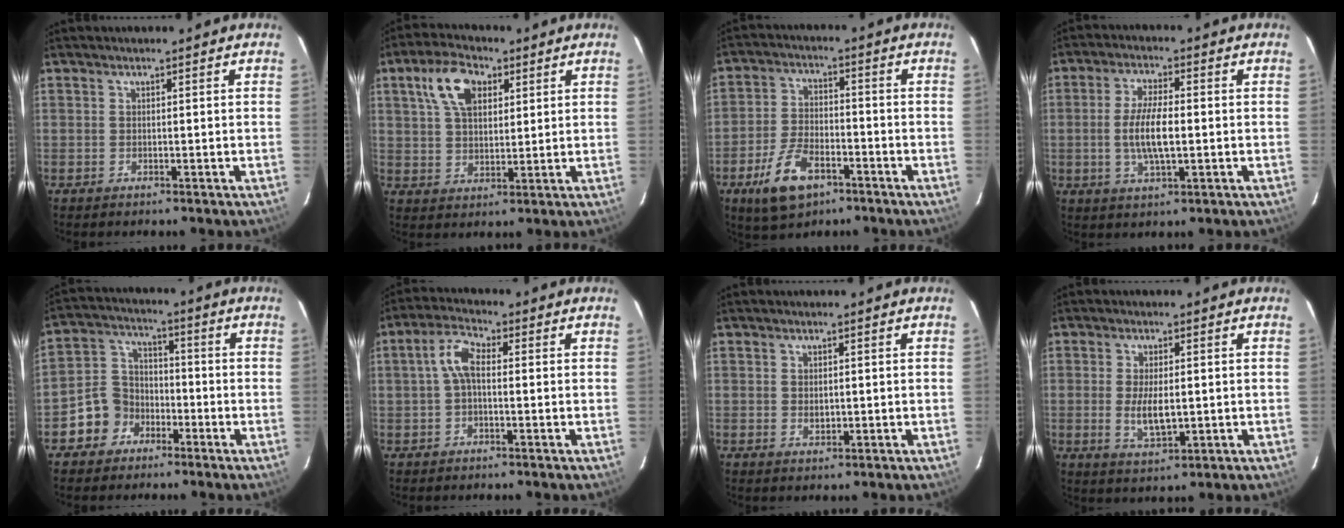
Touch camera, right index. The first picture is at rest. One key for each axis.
{"total": 9.6, "fx": 4.1, "fy": 5.4, "fz": 6.8, "tx": -0.133, "ty": 0.028, "tz": 0.077}
{"total": 10.8, "fx": -6.1, "fy": 5.4, "fz": 7.1, "tx": -0.159, "ty": -0.004, "tz": -0.106}
{"total": 7.9, "fx": -0.8, "fy": 2.4, "fz": 7.5, "tx": -0.148, "ty": -0.003, "tz": -0.015}
{"total": 8.1, "fx": -4.4, "fy": 6.6, "fz": 1.4, "tx": -0.037, "ty": 0.040, "tz": -0.079}
{"total": 5.0, "fx": -0.1, "fy": 2.3, "fz": 4.4, "tx": -0.094, "ty": 0.019, "tz": -0.001}
{"total": 1.7, "fx": -0.1, "fy": 1.3, "fz": 1.2, "tx": -0.016, "ty": -0.001, "tz": 0.002}
{"total": 6.0, "fx": -0.6, "fy": 2.5, "fz": 5.4, "tx": -0.103, "ty": -0.012, "tz": -0.006}